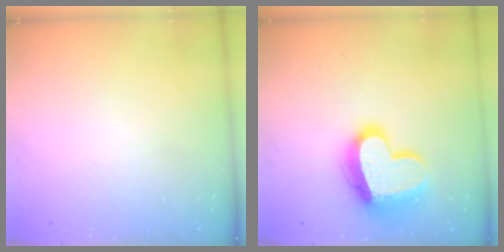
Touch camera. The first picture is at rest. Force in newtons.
{"total": 16.9, "press": 16.8, "slide": 1.5}